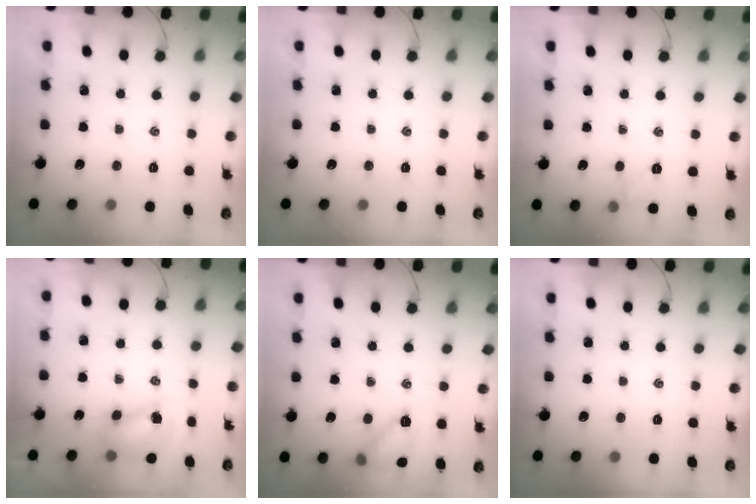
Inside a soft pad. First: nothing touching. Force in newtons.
{"total": 0.0}
{"total": 5.7, "press": 5.5, "slide": 1.4}
{"total": 8.0, "press": 8.0, "slide": 1.1}
{"total": 9.7, "press": 9.7, "slide": 0.5}
{"total": 0.0}